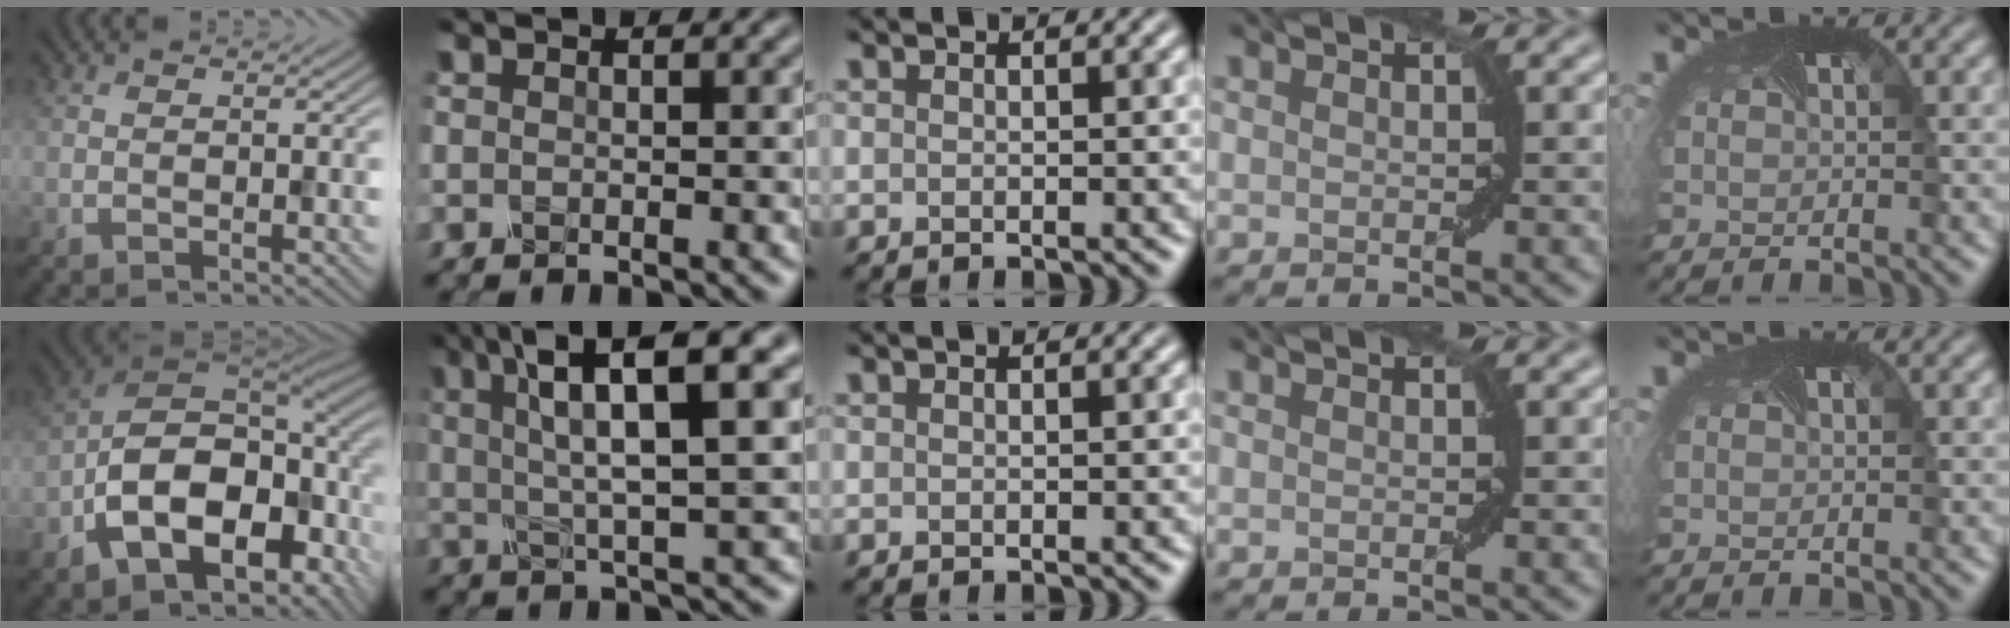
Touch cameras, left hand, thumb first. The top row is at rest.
{"thumb": {"total": 17.1, "force": [-5.5, 10.2, 12.6], "torque": [-0.224, -0.030, -0.089]}, "index": {"total": 11.2, "force": [4.4, 2.8, 9.9], "torque": [-0.160, 0.020, 0.078]}}